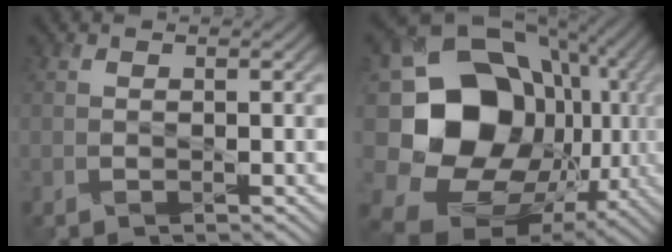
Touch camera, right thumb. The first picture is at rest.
{"total": 21.3, "force": [-1.2, 17.5, 12.1], "torque": [-0.283, -0.030, 0.003]}